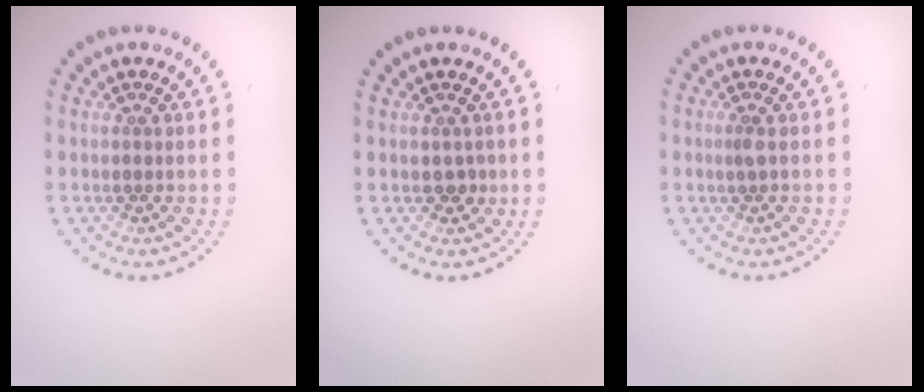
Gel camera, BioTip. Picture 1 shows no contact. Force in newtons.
{"total": 1.0, "press": 1.0, "slide": 0.3}
{"total": 0.8, "press": 0.5, "slide": 0.5}